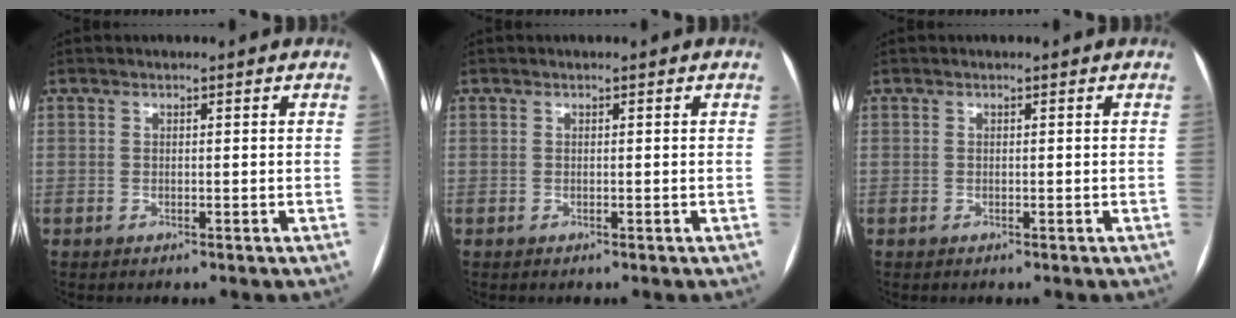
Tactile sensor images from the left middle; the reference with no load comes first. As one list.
[{"total": 0.0}, {"total": 0.0}]